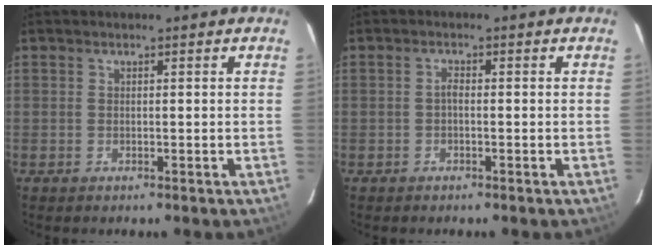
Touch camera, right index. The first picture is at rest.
{"total": 1.0, "force": [-0.4, 0.5, 0.8], "torque": [-0.016, 0.006, -0.008]}